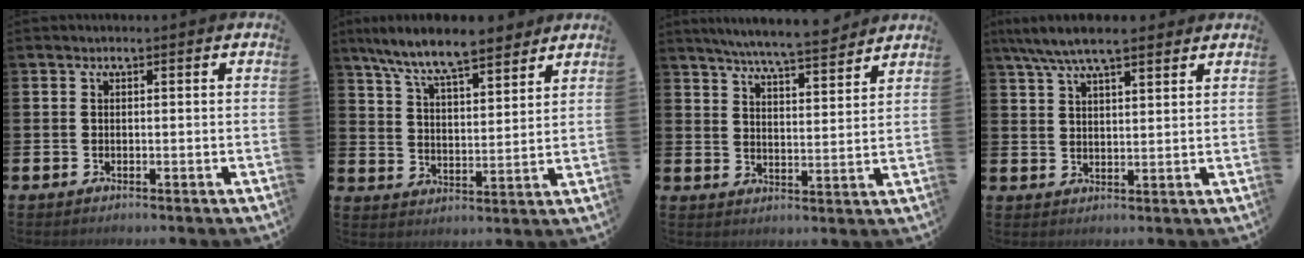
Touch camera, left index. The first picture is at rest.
{"total": 9.2, "force": [8.4, 1.4, 3.5], "torque": [-0.092, -0.042, 0.151]}
{"total": 6.7, "force": [6.5, -0.1, 1.8], "torque": [-0.051, -0.038, 0.113]}
{"total": 7.1, "force": [6.2, 1.4, 3.1], "torque": [-0.073, -0.014, 0.112]}